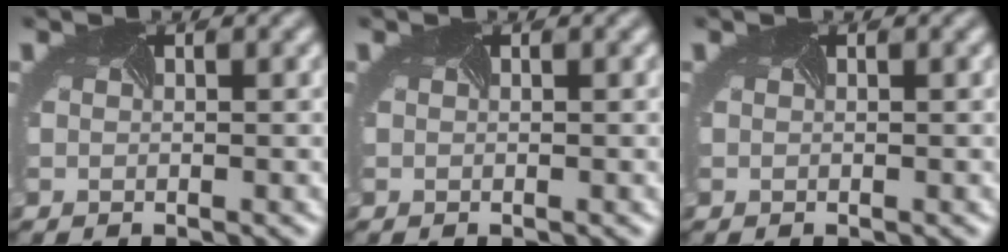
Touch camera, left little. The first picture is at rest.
{"total": 0.0}
{"total": 0.0}